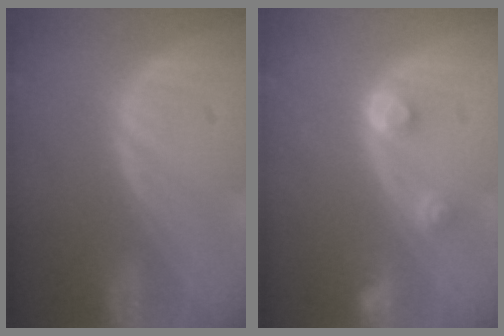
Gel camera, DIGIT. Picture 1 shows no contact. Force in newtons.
{"total": 2.9, "press": 2.9, "slide": 0.5}